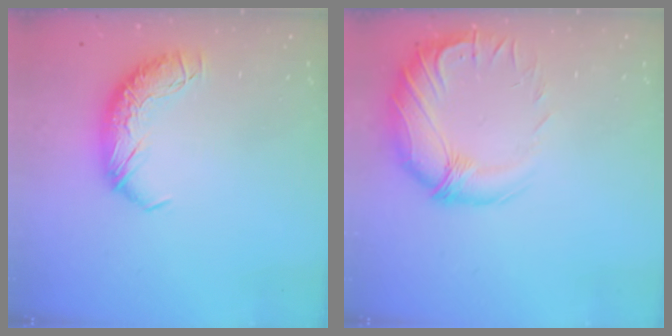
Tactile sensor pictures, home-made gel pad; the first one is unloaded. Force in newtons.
{"total": 2.9, "press": 0.9, "slide": 2.8}